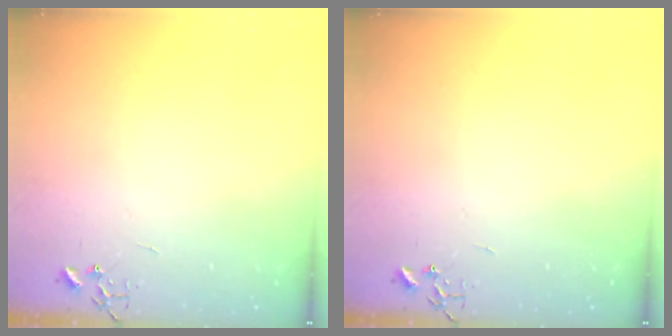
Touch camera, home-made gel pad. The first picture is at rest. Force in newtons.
{"total": 0.0}